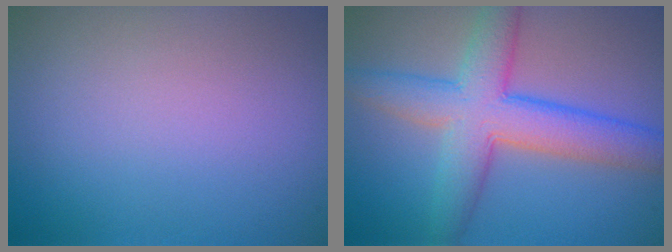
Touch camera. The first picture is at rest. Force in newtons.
{"total": 7.4, "press": 7.3, "slide": 0.4}